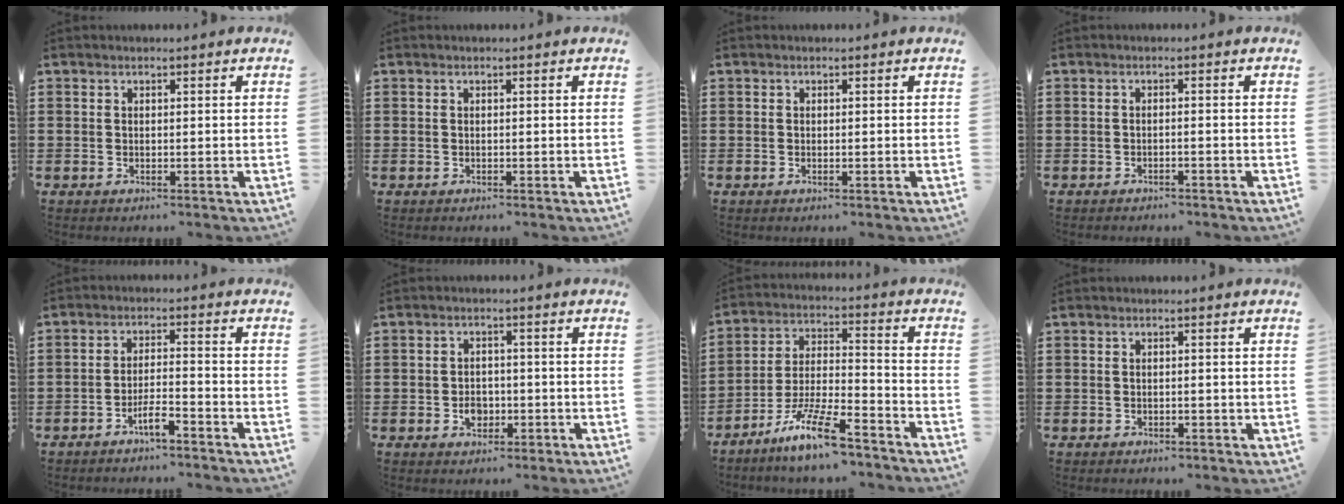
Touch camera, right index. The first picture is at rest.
{"total": 0.0}
{"total": 0.0}
{"total": 1.1, "force": [-1.0, 0.0, 0.4], "torque": [-0.008, 0.000, -0.020]}
{"total": 4.1, "force": [-3.1, 0.3, 2.7], "torque": [-0.062, 0.000, -0.063]}
{"total": 3.1, "force": [-1.0, 2.3, 1.8], "torque": [-0.037, 0.003, -0.019]}
{"total": 11.0, "force": [-8.6, 1.5, 6.7], "torque": [-0.131, 0.018, -0.166]}
{"total": 0.5, "force": [-0.2, 0.3, 0.3], "torque": [-0.009, 0.000, -0.003]}